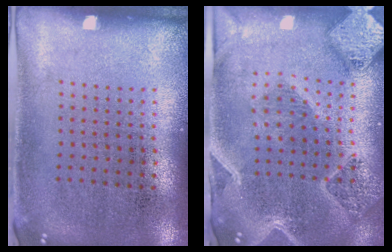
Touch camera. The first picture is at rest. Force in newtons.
{"total": 3.1, "press": 2.7, "slide": 1.5}